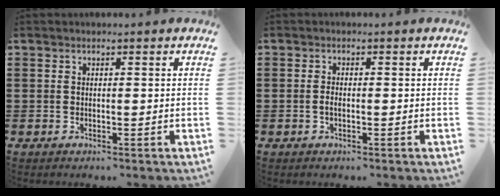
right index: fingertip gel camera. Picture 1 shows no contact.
{"total": 1.2, "force": [-0.3, 0.5, 1.1], "torque": [-0.020, 0.000, -0.006]}